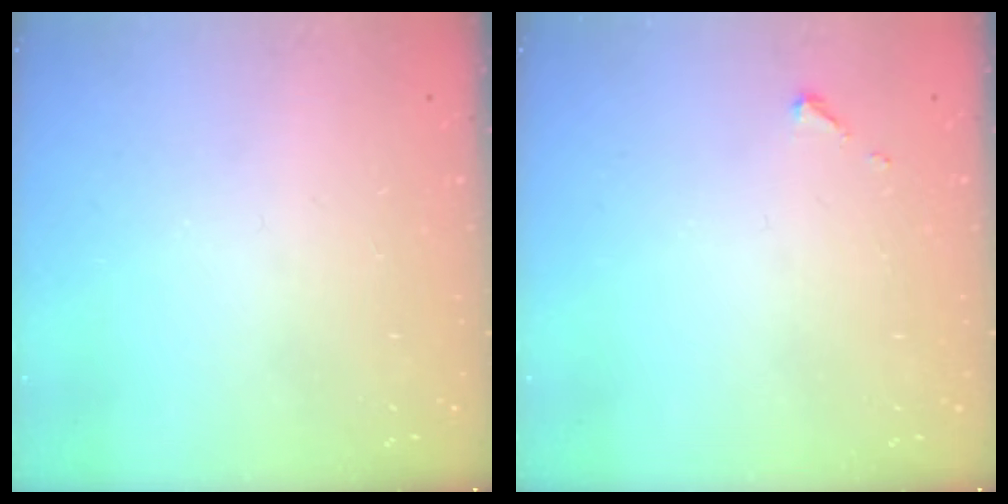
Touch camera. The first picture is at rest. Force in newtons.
{"total": 2.6, "press": 2.6, "slide": 0.3}